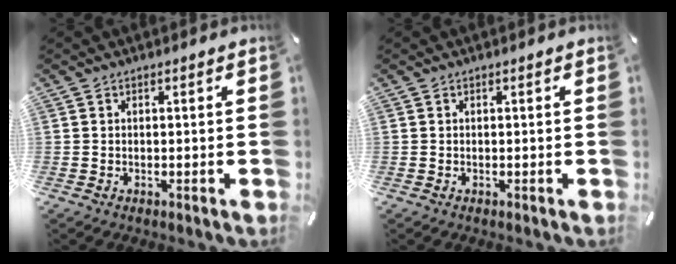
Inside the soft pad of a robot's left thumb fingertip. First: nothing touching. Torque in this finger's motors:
{"motor_torque": [0.00, 0.00, -0.05, 0.05, 0.00]}